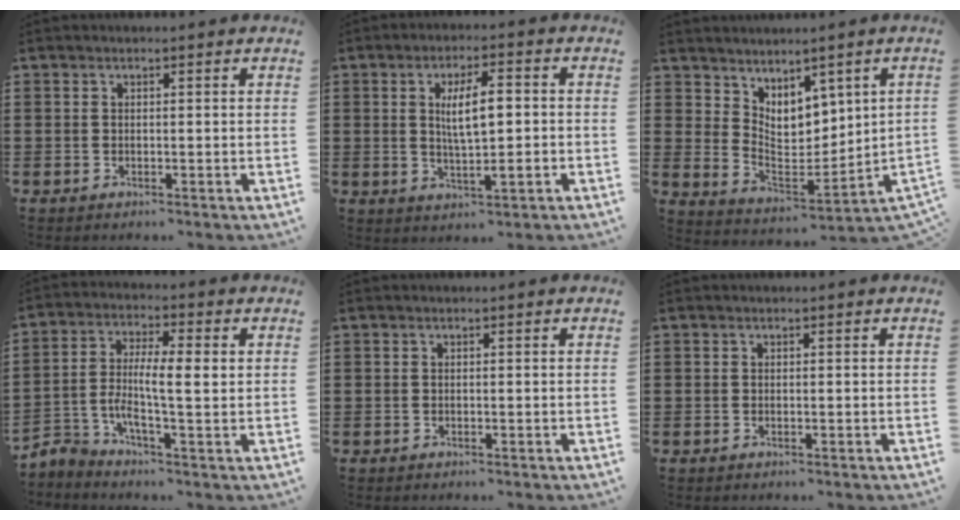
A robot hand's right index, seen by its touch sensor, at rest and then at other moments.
{"total": 7.2, "force": [0.4, 2.1, 6.9], "torque": [-0.118, 0.004, 0.003]}
{"total": 5.4, "force": [3.6, 3.8, 1.5], "torque": [-0.048, -0.019, 0.068]}
{"total": 6.0, "force": [-0.6, 1.8, 5.7], "torque": [-0.108, -0.002, -0.012]}
{"total": 0.0}
{"total": 0.0}